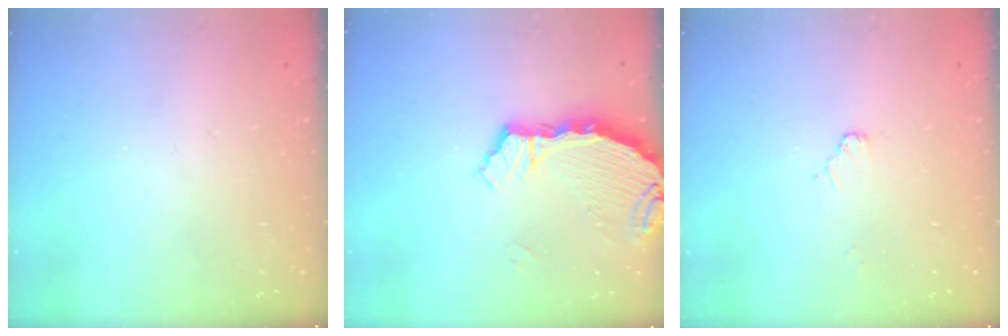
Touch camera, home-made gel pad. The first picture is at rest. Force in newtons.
{"total": 4.5, "press": 3.9, "slide": 2.2}
{"total": 2.0, "press": 2.0, "slide": 0.2}